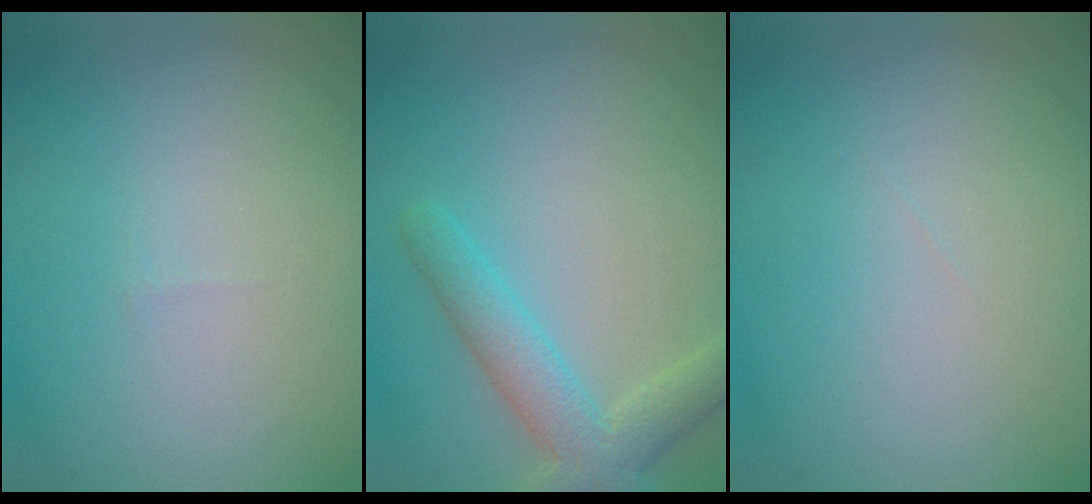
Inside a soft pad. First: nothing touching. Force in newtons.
{"total": 4.3, "press": 4.3, "slide": 0.2}
{"total": 0.0}